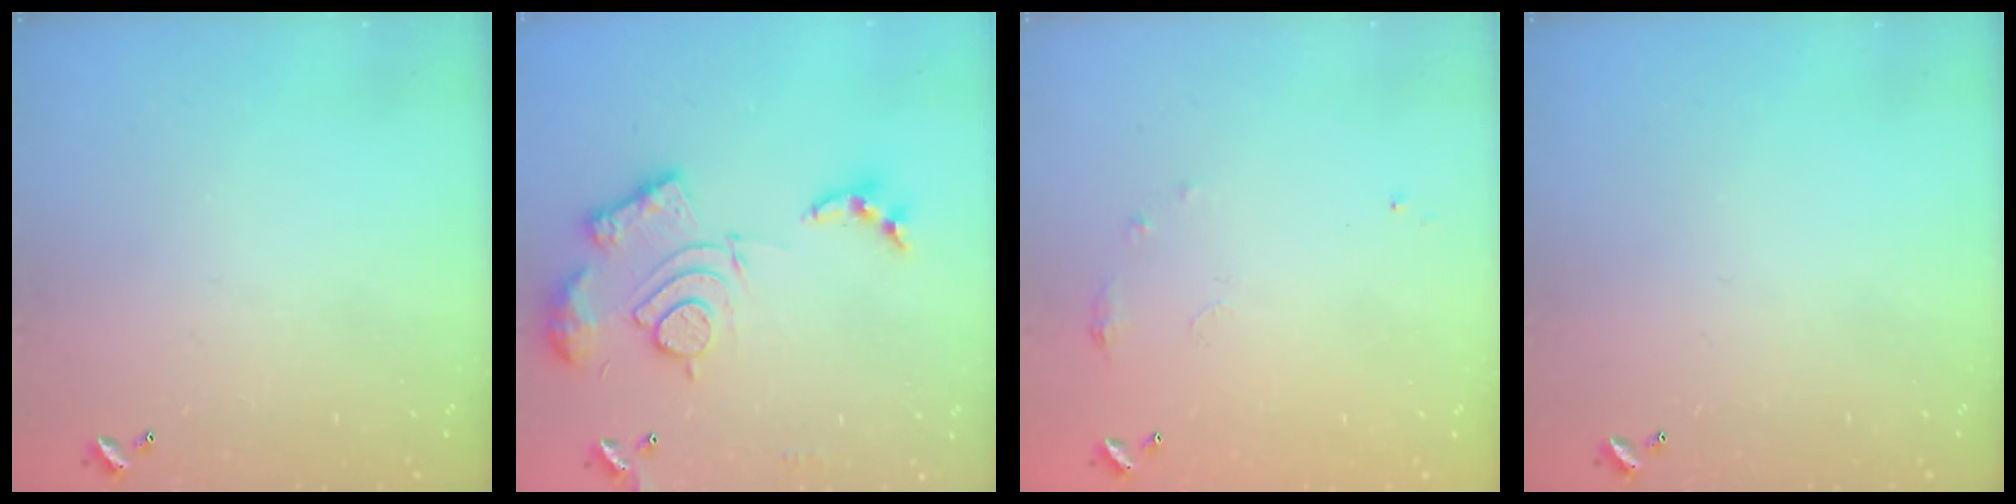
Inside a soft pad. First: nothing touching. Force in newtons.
{"total": 17.4, "press": 17.3, "slide": 1.7}
{"total": 6.0, "press": 5.9, "slide": 0.8}
{"total": 0.0}